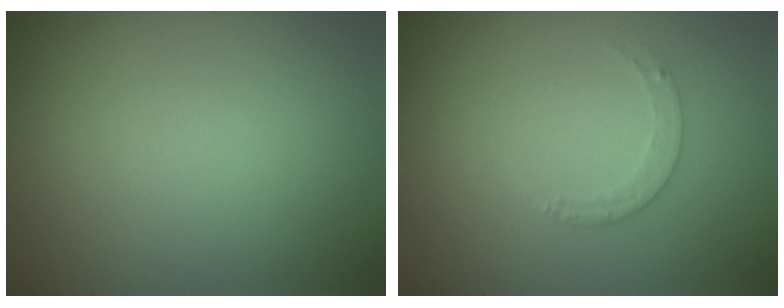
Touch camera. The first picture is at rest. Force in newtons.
{"total": 1.2, "press": 0.9, "slide": 0.9}